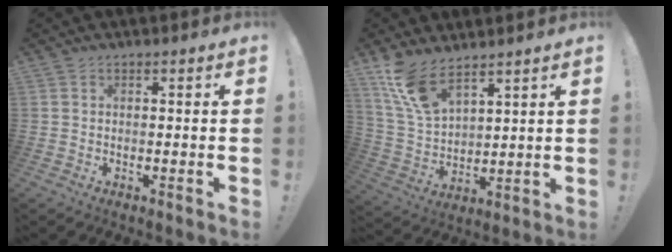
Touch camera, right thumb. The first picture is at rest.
{"total": 11.5, "force": [8.9, 4.2, 6.1], "torque": [-0.127, -0.048, 0.172]}